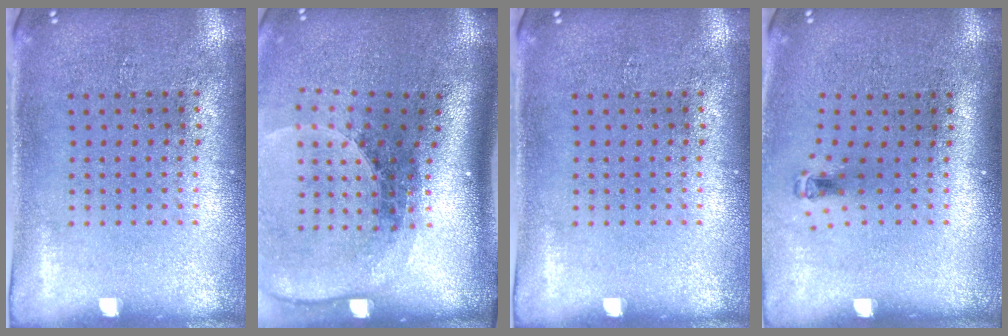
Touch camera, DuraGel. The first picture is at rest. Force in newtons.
{"total": 2.6, "press": 1.9, "slide": 1.8}
{"total": 0.0}
{"total": 0.8, "press": 0.4, "slide": 0.7}